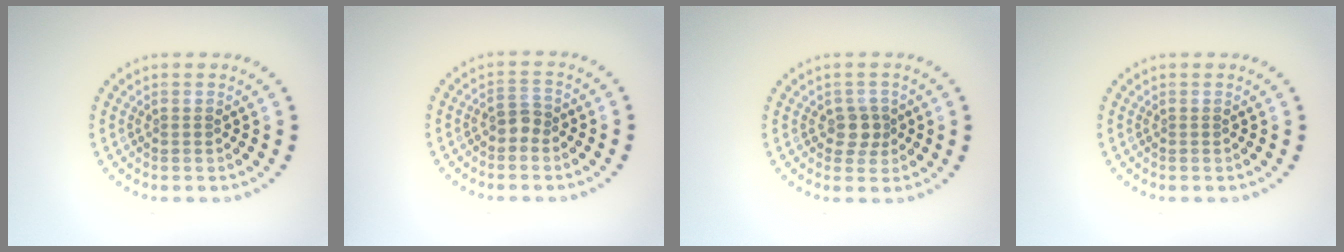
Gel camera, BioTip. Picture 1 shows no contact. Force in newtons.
{"total": 1.5, "press": 1.3, "slide": 0.8}
{"total": 1.9, "press": 1.7, "slide": 0.9}
{"total": 0.0}